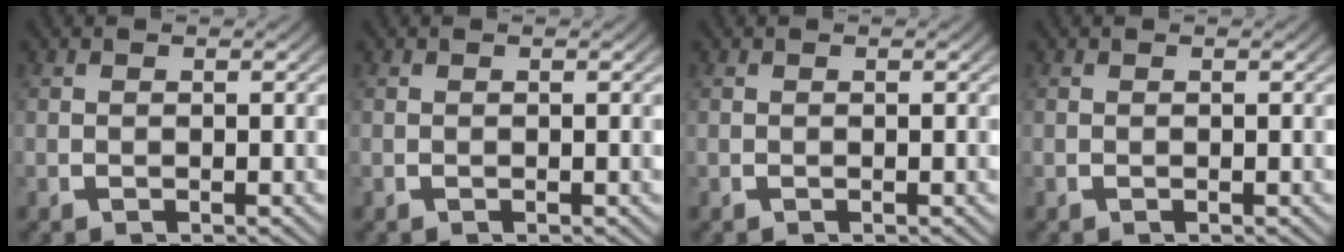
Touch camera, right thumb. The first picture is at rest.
{"total": 0.0}
{"total": 0.0}
{"total": 0.0}